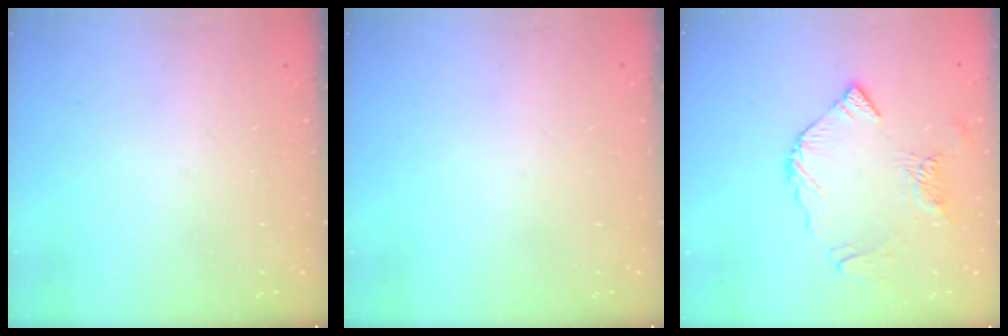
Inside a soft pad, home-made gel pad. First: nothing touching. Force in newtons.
{"total": 0.0}
{"total": 9.8, "press": 9.8, "slide": 1.2}